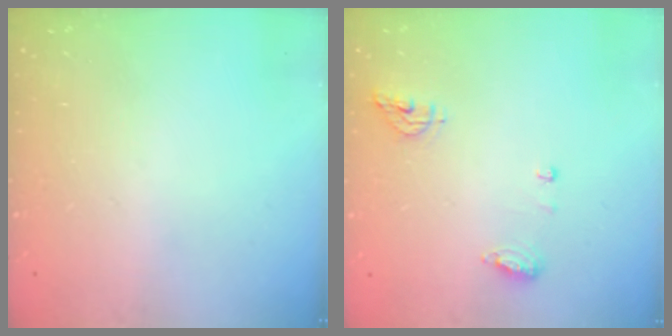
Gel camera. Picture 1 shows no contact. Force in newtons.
{"total": 6.8, "press": 6.6, "slide": 1.8}